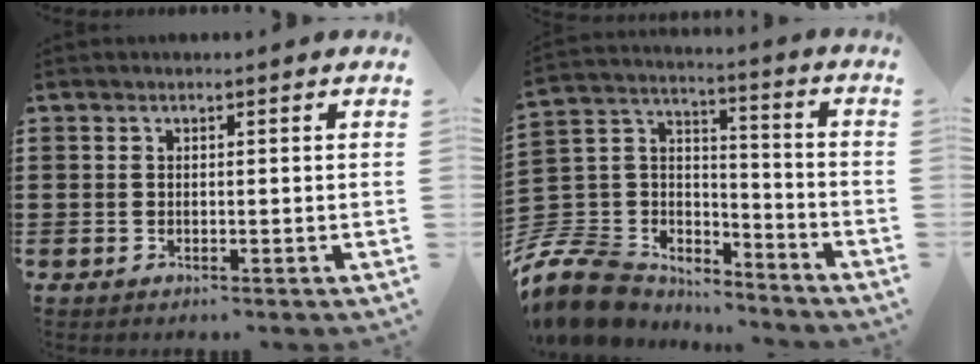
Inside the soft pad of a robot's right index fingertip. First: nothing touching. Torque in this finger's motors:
{"motor_torque": [-2.14, 0.00, -1.05, -0.21]}